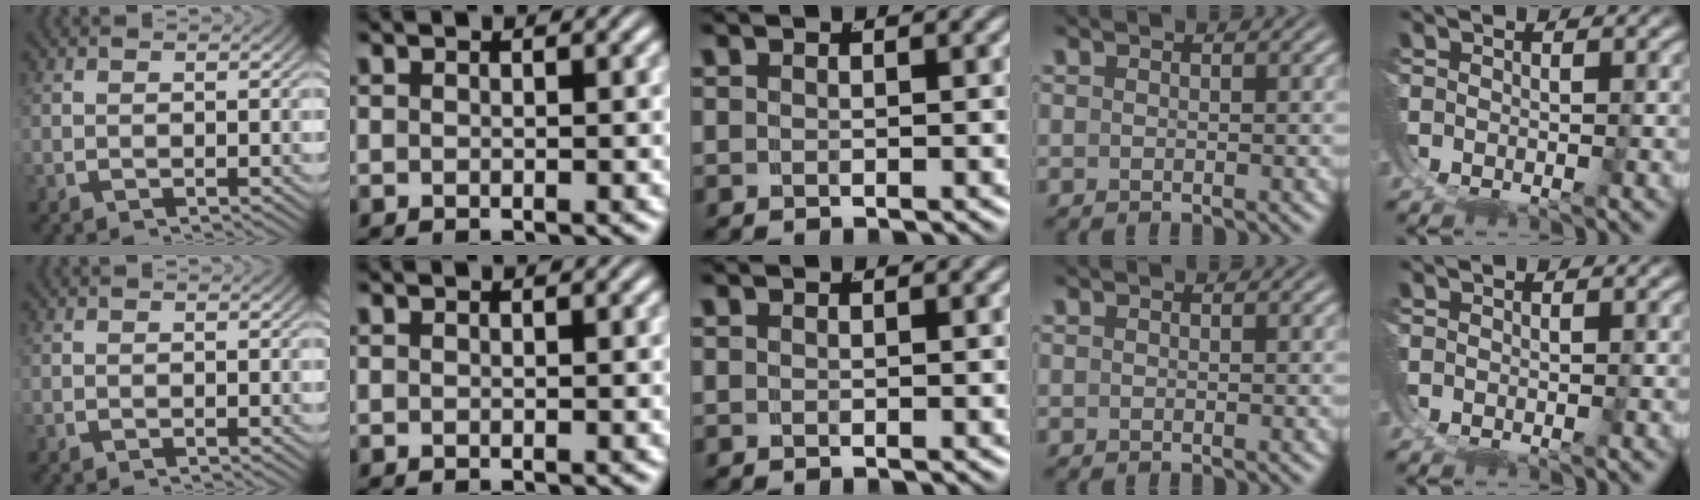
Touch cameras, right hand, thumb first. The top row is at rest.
{}